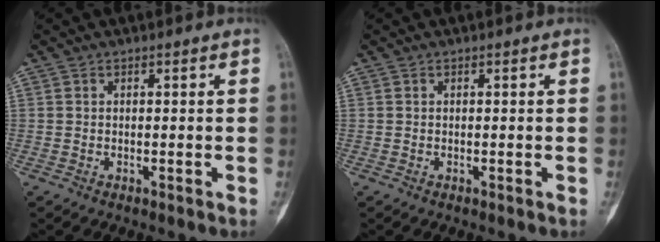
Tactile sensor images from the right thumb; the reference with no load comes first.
{"total": 0.0}